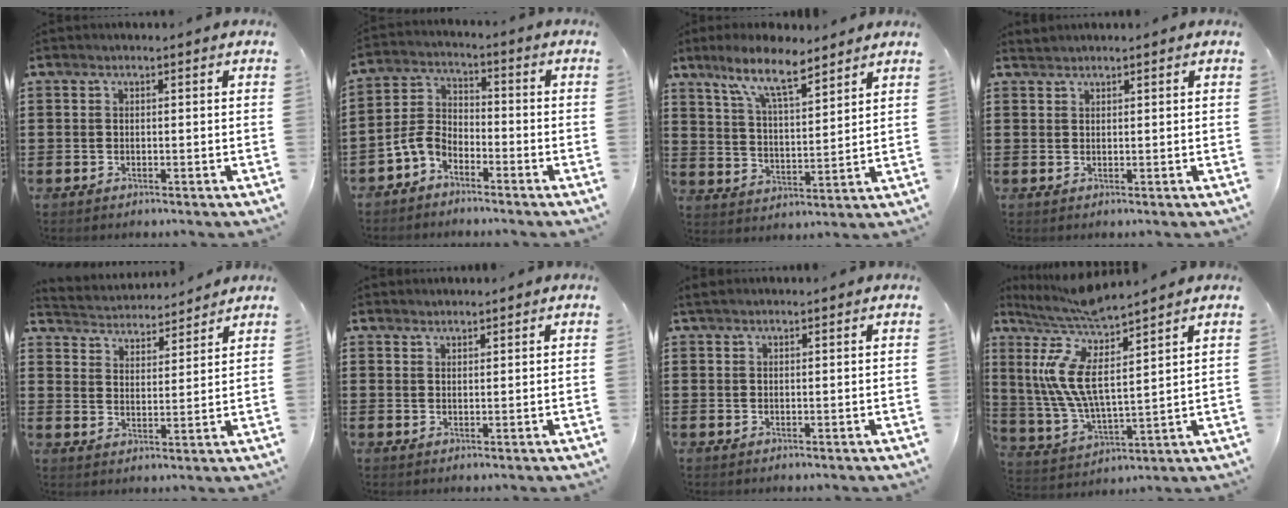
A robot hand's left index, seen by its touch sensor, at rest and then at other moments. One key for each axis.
{"total": 5.3, "fx": -4.0, "fy": 2.8, "fz": 2.1, "tx": -0.067, "ty": 0.003, "tz": -0.088}
{"total": 9.5, "fx": 7.4, "fy": 1.9, "fz": 5.6, "tx": -0.128, "ty": -0.019, "tz": 0.135}
{"total": 0.8, "fx": 0.8, "fy": 0.0, "fz": 0.1, "tx": -0.004, "ty": -0.002, "tz": 0.017}
{"total": 3.4, "fx": 3.4, "fy": 0.4, "fz": -0.3, "tx": -0.016, "ty": -0.027, "tz": 0.055}
{"total": 1.5, "fx": 1.4, "fy": 0.3, "fz": 0.0, "tx": -0.002, "ty": 0.000, "tz": 0.029}
{"total": 1.0, "fx": 0.9, "fy": 0.2, "fz": 0.5, "tx": -0.012, "ty": 0.002, "tz": 0.016}
{"total": 10.0, "fx": 5.9, "fy": 1.4, "fz": 8.0, "tx": -0.200, "ty": -0.056, "tz": 0.093}